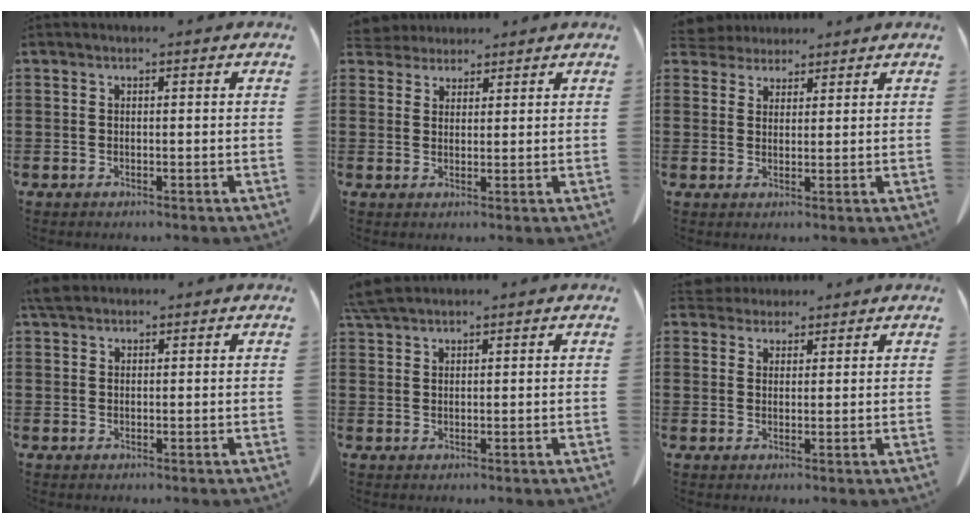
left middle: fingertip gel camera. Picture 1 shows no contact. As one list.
[{"total": 2.9, "force": [2.7, 0.9, -0.1], "torque": [-0.009, -0.003, 0.052]}, {"total": 3.1, "force": [2.9, 1.1, 0.0], "torque": [-0.012, -0.005, 0.056]}, {"total": 2.4, "force": [1.9, 1.0, 1.0], "torque": [-0.026, 0.005, 0.039]}, {"total": 3.6, "force": [3.1, 0.7, 1.7], "torque": [-0.042, 0.000, 0.061]}, {"total": 2.8, "force": [2.6, 1.0, 0.0], "torque": [0.001, -0.003, 0.049]}]